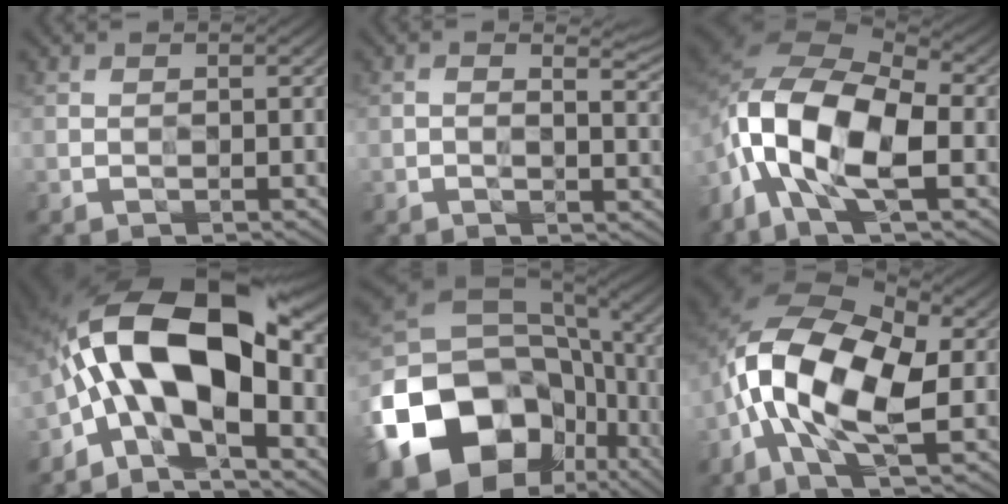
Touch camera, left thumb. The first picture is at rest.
{"total": 3.0, "force": [1.3, 0.4, 2.6], "torque": [-0.047, 0.006, 0.015]}
{"total": 13.4, "force": [-4.3, 6.4, 10.9], "torque": [-0.256, -0.012, -0.088]}
{"total": 15.4, "force": [-1.7, 6.8, 13.7], "torque": [-0.243, 0.032, -0.042]}
{"total": 19.7, "force": [-5.7, 14.7, 11.7], "torque": [-0.318, -0.025, -0.103]}
{"total": 14.4, "force": [-2.0, 7.3, 12.2], "torque": [-0.271, 0.003, -0.050]}